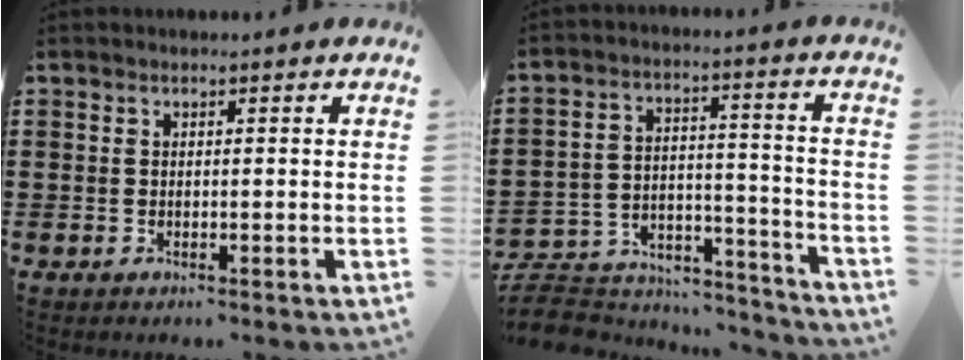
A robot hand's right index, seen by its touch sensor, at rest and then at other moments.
{"total": 6.4, "force": [-6.0, 1.8, 0.9], "torque": [-0.025, 0.007, -0.122]}